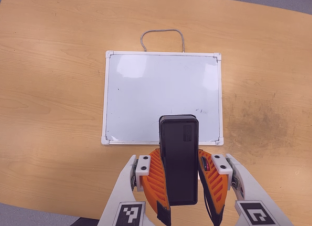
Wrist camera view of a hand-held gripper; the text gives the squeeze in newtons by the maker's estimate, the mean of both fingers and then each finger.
{"total": 7.8, "left": 7.2, "right": 8.4}